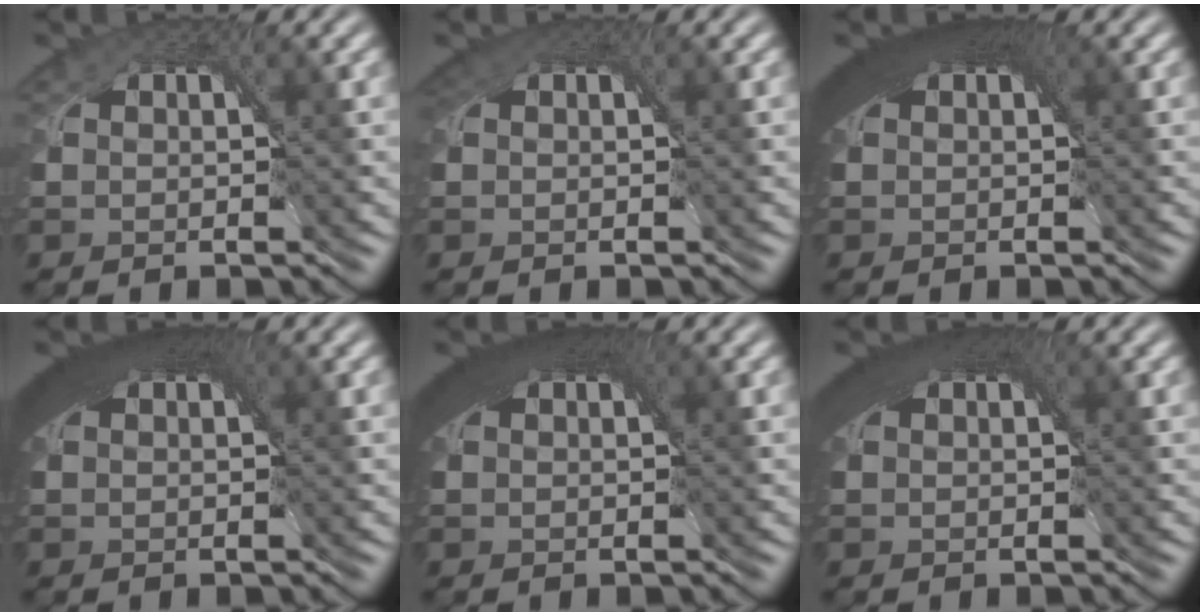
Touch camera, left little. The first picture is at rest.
{"total": 3.4, "force": [1.6, 2.2, 2.0], "torque": [-0.042, 0.006, 0.017]}
{"total": 8.6, "force": [3.2, 4.1, 6.9], "torque": [-0.105, 0.021, 0.034]}
{"total": 8.5, "force": [3.2, 4.1, 6.8], "torque": [-0.103, 0.022, 0.034]}
{"total": 8.2, "force": [3.1, 3.9, 6.5], "torque": [-0.099, 0.021, 0.034]}
{"total": 7.3, "force": [3.0, 3.5, 5.7], "torque": [-0.087, 0.019, 0.032]}